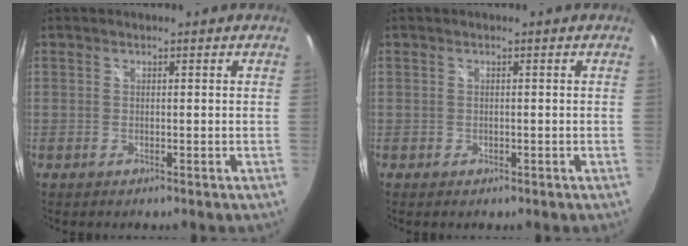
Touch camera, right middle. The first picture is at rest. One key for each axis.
{"total": 0.6, "fx": -0.3, "fy": 0.5, "fz": 0.2, "tx": -0.002, "ty": -0.004, "tz": -0.006}